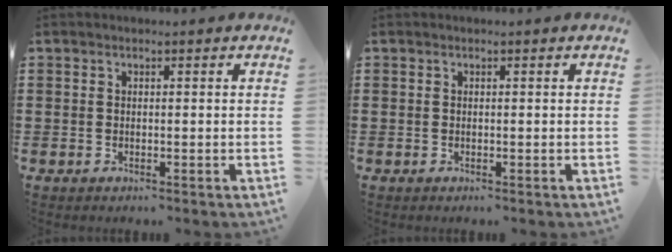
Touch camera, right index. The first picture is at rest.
{"total": 0.0}